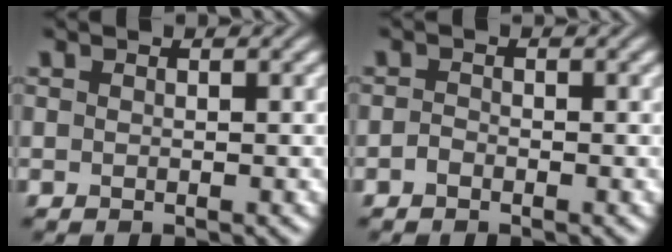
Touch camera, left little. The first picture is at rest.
{"total": 0.7, "force": [-0.5, 0.4, 0.3], "torque": [-0.007, 0.000, -0.012]}